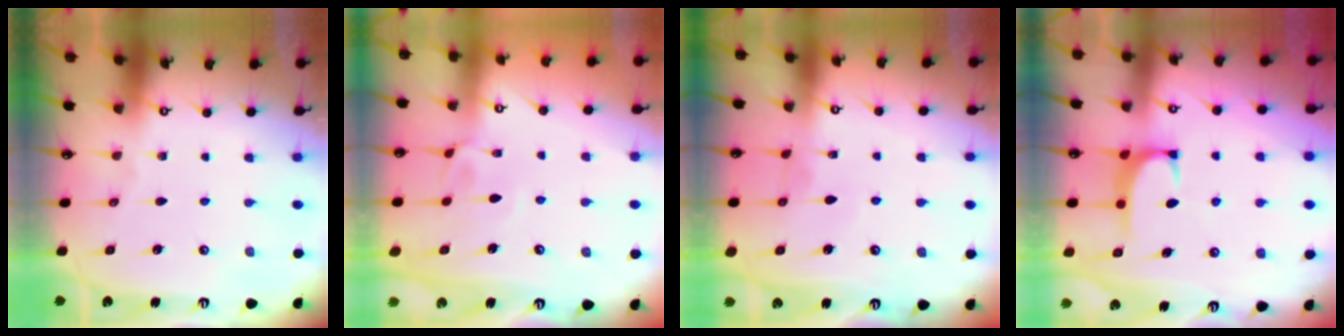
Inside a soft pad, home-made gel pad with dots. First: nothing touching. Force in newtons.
{"total": 2.7, "press": 2.6, "slide": 0.7}
{"total": 1.8, "press": 1.8, "slide": 0.2}
{"total": 0.6, "press": 0.4, "slide": 0.5}